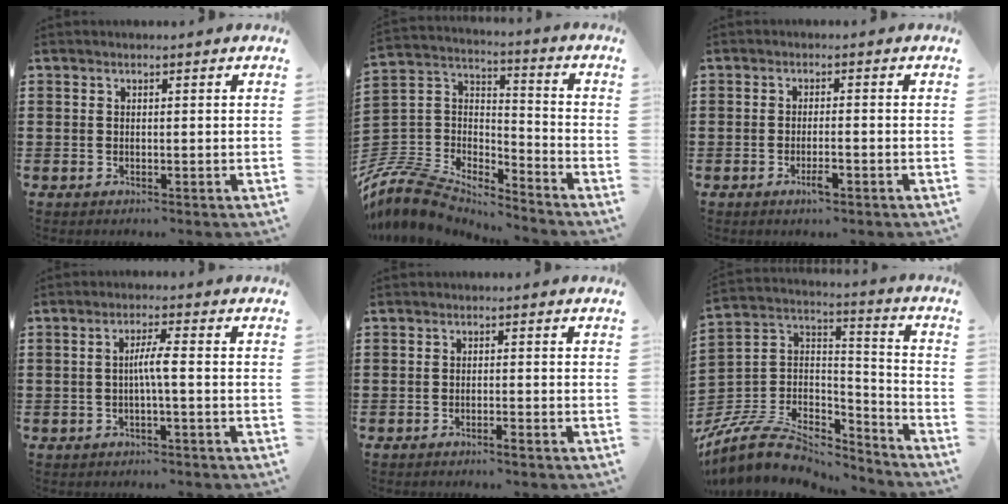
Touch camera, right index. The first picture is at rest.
{"total": 9.2, "force": [-8.4, 3.0, 2.4], "torque": [-0.082, 0.001, -0.176]}
{"total": 2.7, "force": [-1.5, 0.5, 2.2], "torque": [-0.043, -0.002, -0.029]}
{"total": 3.3, "force": [-0.5, 0.0, 3.2], "torque": [-0.061, -0.001, -0.012]}
{"total": 1.2, "force": [-1.0, 0.0, 0.6], "torque": [-0.012, -0.002, -0.019]}
{"total": 10.1, "force": [-7.8, 4.8, 4.3], "torque": [-0.100, 0.017, -0.151]}